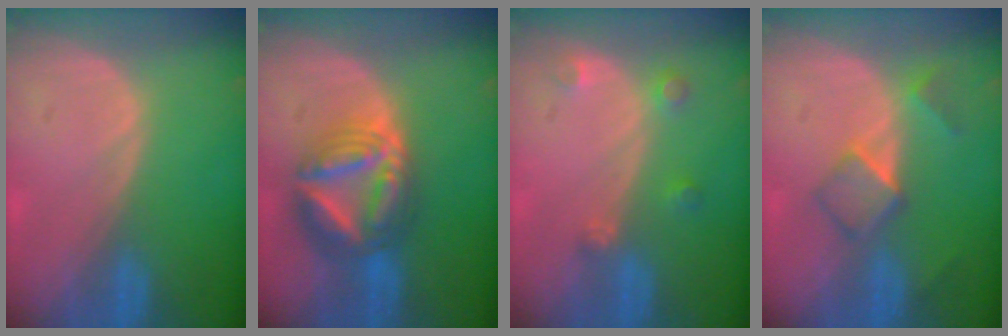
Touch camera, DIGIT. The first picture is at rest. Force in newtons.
{"total": 9.2, "press": 9.1, "slide": 0.9}
{"total": 2.6, "press": 2.5, "slide": 0.5}
{"total": 5.2, "press": 4.6, "slide": 2.5}